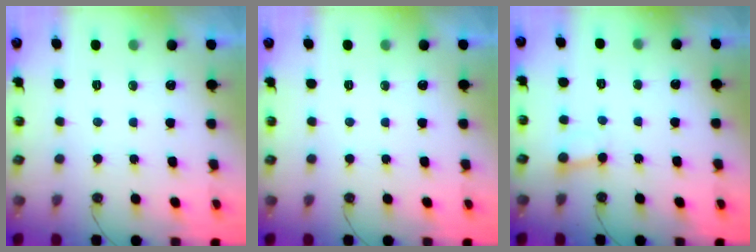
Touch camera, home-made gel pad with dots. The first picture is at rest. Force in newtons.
{"total": 0.0}
{"total": 2.7, "press": 2.7, "slide": 0.3}